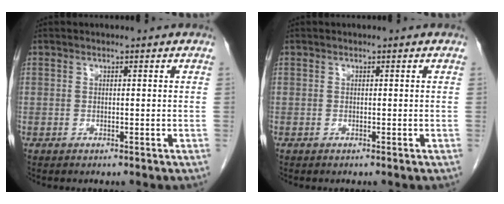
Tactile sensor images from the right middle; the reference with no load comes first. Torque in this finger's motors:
{"motor_torque": [0.00, 0.01, 0.00, 0.00]}